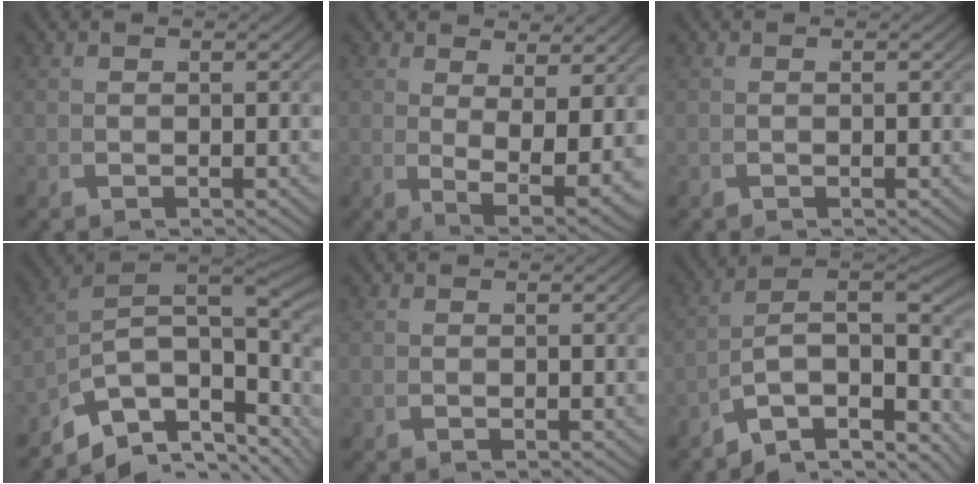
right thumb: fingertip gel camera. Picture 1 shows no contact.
{"total": 6.1, "force": [1.5, 2.6, 5.3], "torque": [-0.091, -0.026, 0.038]}
{"total": 0.0}
{"total": 13.8, "force": [-0.4, 9.0, 10.5], "torque": [-0.177, -0.026, 0.005]}
{"total": 0.0}
{"total": 13.6, "force": [-2.6, 9.8, 9.0], "torque": [-0.179, -0.051, -0.033]}